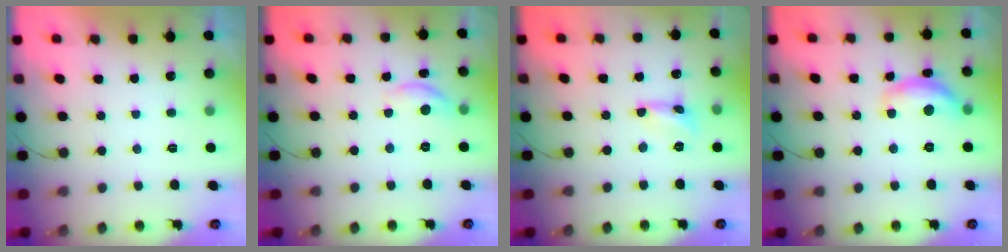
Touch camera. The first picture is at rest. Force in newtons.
{"total": 7.0, "press": 7.0, "slide": 0.6}
{"total": 2.4, "press": 2.4, "slide": 0.2}
{"total": 10.8, "press": 10.8, "slide": 0.5}